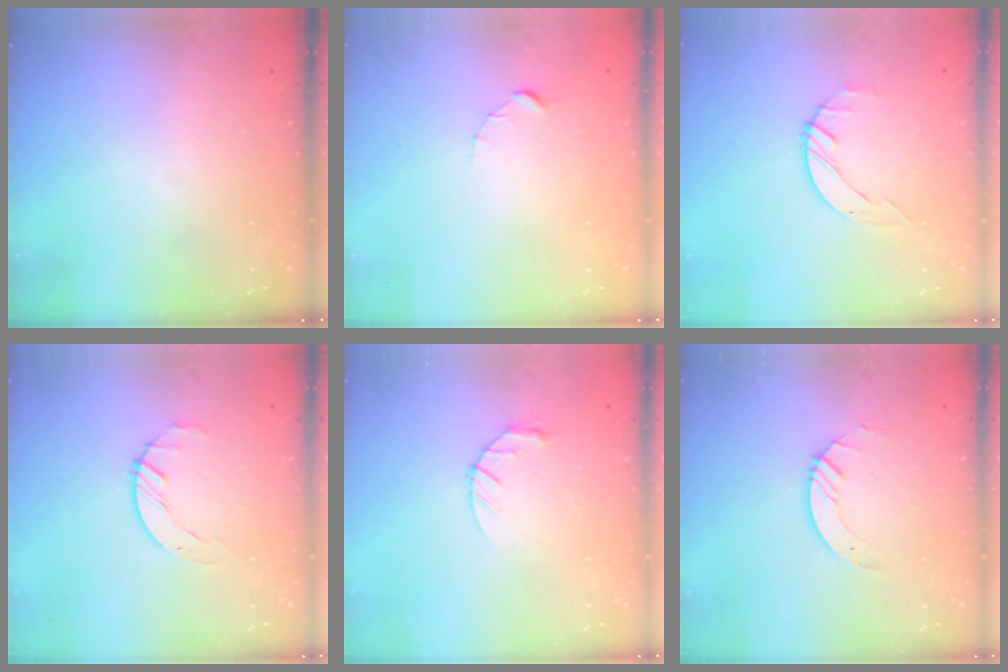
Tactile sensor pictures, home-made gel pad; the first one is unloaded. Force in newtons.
{"total": 1.5, "press": 1.5, "slide": 0.2}
{"total": 1.4, "press": 1.4, "slide": 0.2}
{"total": 1.7, "press": 1.7, "slide": 0.3}
{"total": 3.0, "press": 3.0, "slide": 0.5}
{"total": 3.1, "press": 3.0, "slide": 0.3}